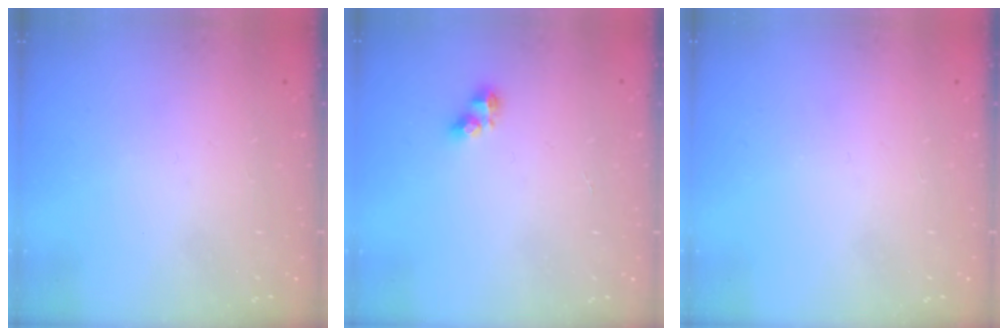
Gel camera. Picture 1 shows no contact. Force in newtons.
{"total": 6.1, "press": 6.1, "slide": 0.7}
{"total": 0.0}